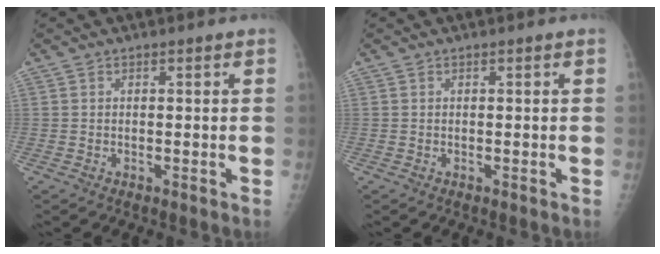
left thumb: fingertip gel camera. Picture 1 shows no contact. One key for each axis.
{"total": 0.0}